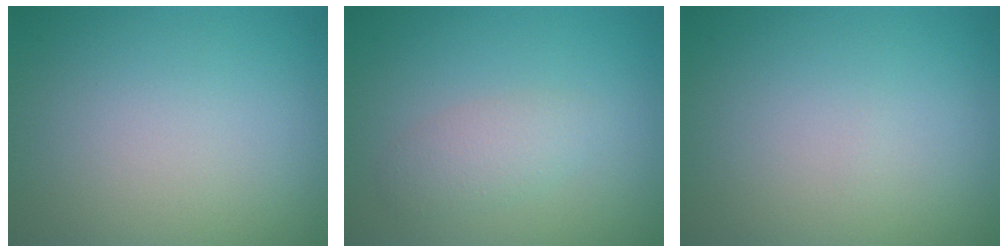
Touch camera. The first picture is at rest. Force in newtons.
{"total": 1.9, "press": 1.9, "slide": 0.1}
{"total": 0.0}